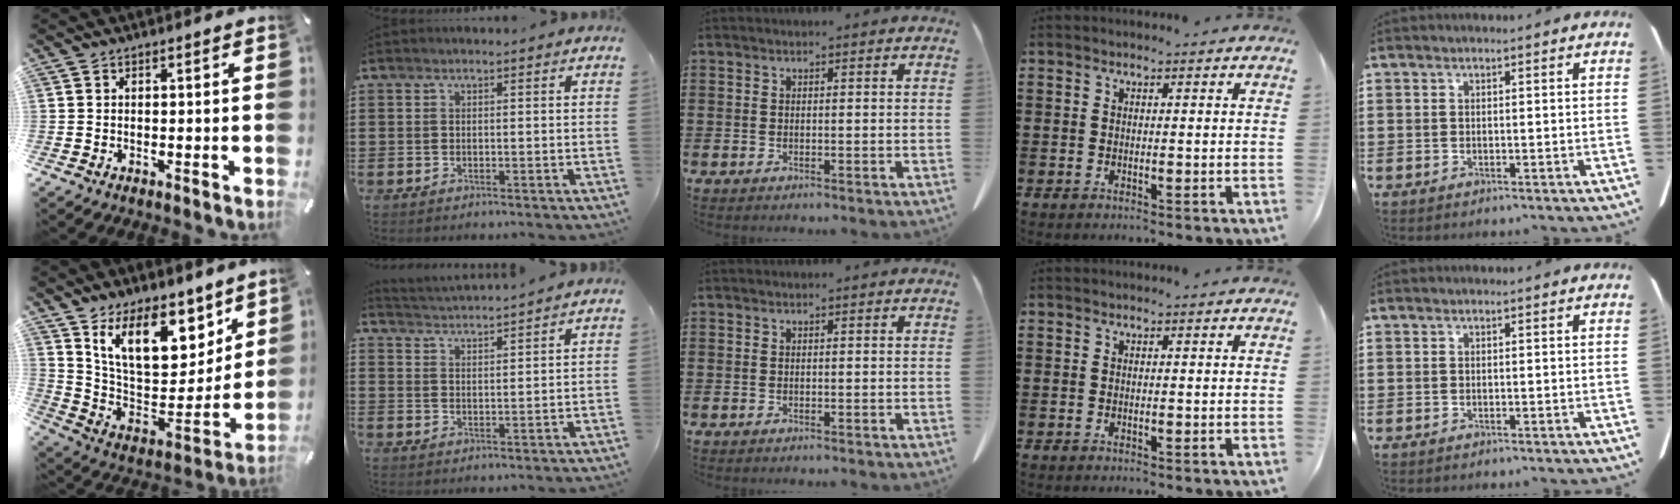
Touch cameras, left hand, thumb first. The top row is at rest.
{"thumb": {"total": 18.0, "force": [11.8, 9.2, 10.0], "torque": [-0.168, -0.089, 0.214]}, "index": {"total": 2.7, "force": [2.6, -0.7, -0.4], "torque": [-0.002, -0.015, 0.045]}}